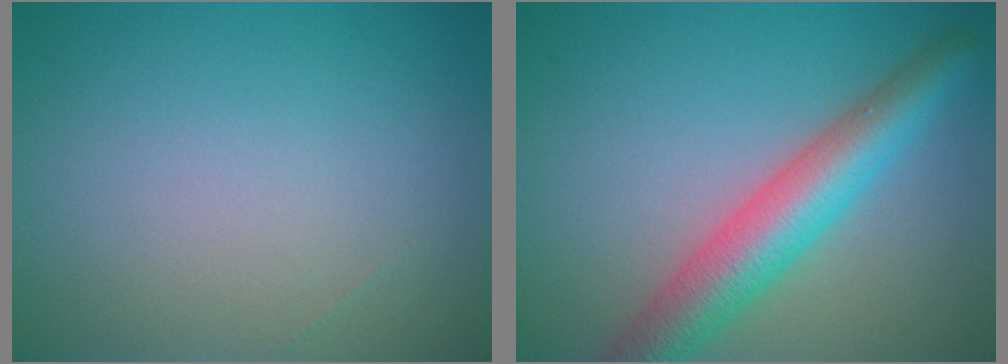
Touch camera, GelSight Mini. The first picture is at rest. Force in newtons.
{"total": 6.3, "press": 6.3, "slide": 0.2}